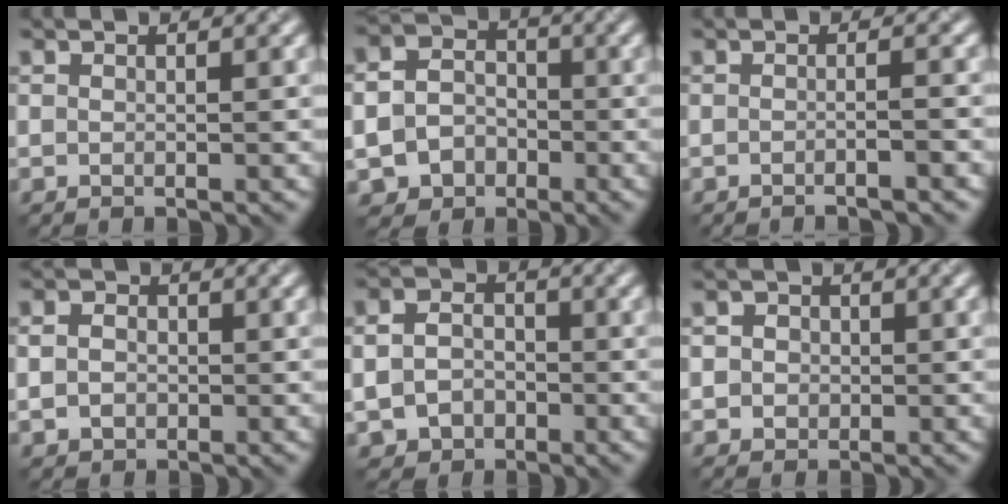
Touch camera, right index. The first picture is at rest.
{"total": 6.6, "force": [-2.6, 5.5, 2.6], "torque": [-0.031, -0.020, -0.048]}
{"total": 2.0, "force": [-0.9, 0.5, 1.7], "torque": [-0.011, 0.000, -0.025]}
{"total": 2.5, "force": [0.0, 2.2, 1.3], "torque": [-0.019, 0.002, -0.007]}
{"total": 4.1, "force": [-1.0, 3.4, 2.1], "torque": [-0.048, -0.007, -0.017]}
{"total": 2.5, "force": [0.5, 2.3, 0.9], "torque": [0.001, 0.007, -0.005]}